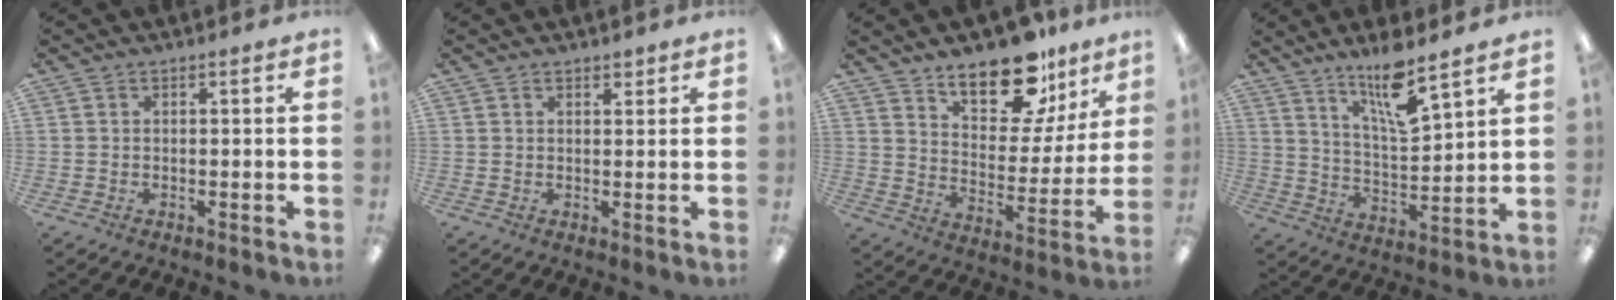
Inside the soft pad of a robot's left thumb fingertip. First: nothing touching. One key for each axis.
{"total": 1.8, "fx": 1.3, "fy": 0.9, "fz": 0.8, "tx": -0.009, "ty": -0.002, "tz": 0.022}
{"total": 17.2, "fx": 13.3, "fy": 7.2, "fz": 8.3, "tx": -0.119, "ty": -0.088, "tz": 0.229}
{"total": 12.0, "fx": 9.3, "fy": 2.3, "fz": 7.3, "tx": -0.133, "ty": -0.052, "tz": 0.159}